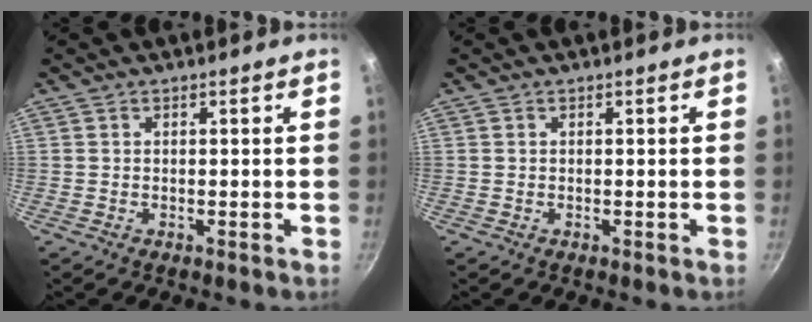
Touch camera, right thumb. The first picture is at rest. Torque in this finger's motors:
{"motor_torque": [0.00, 0.00, -0.02, -0.02, 0.00]}